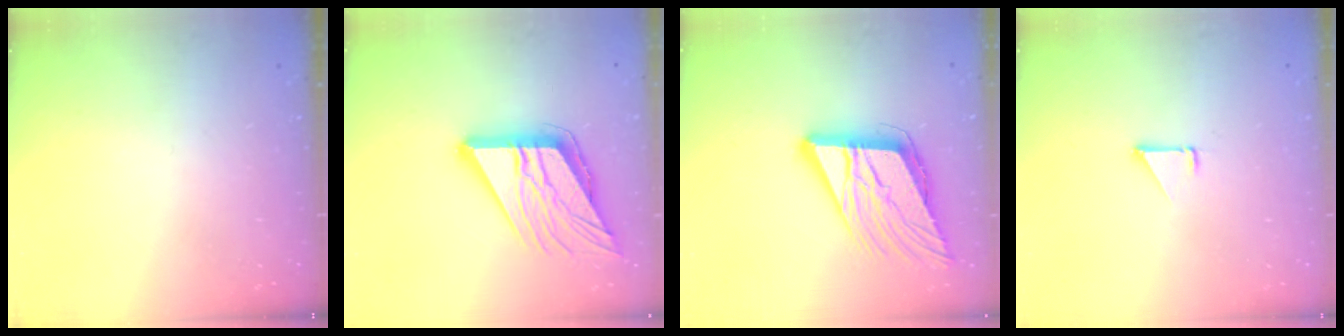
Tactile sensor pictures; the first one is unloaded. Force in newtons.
{"total": 17.6, "press": 17.5, "slide": 2.0}
{"total": 15.3, "press": 14.7, "slide": 4.1}
{"total": 1.5, "press": 1.5, "slide": 0.1}